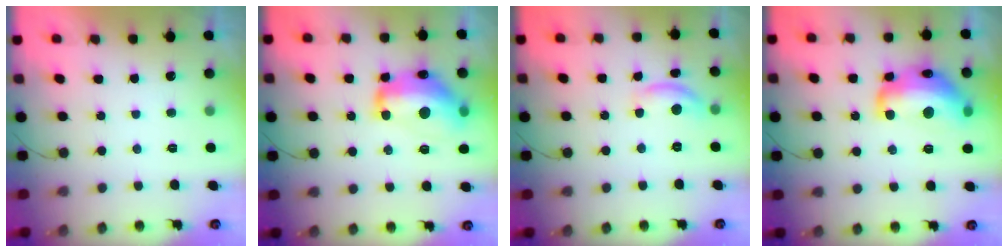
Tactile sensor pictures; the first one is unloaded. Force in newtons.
{"total": 17.3, "press": 17.3, "slide": 1.1}
{"total": 9.2, "press": 9.2, "slide": 0.6}
{"total": 17.1, "press": 17.1, "slide": 0.9}